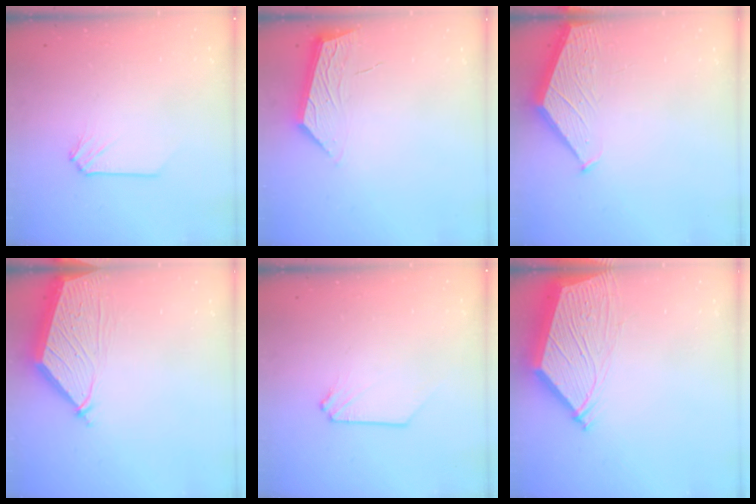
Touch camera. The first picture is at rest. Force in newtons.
{"total": 4.8, "press": 4.8, "slide": 0.5}
{"total": 2.1, "press": 2.1, "slide": 0.2}
{"total": 5.2, "press": 5.2, "slide": 0.6}
{"total": 0.0}
{"total": 11.7, "press": 11.6, "slide": 1.5}